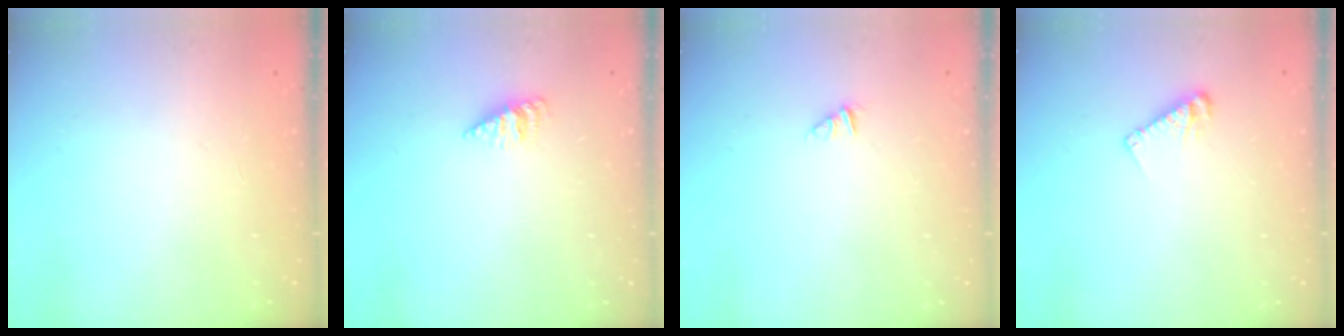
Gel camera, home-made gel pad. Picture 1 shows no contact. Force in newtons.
{"total": 2.5, "press": 2.4, "slide": 0.4}
{"total": 0.0}
{"total": 5.3, "press": 5.3, "slide": 0.1}